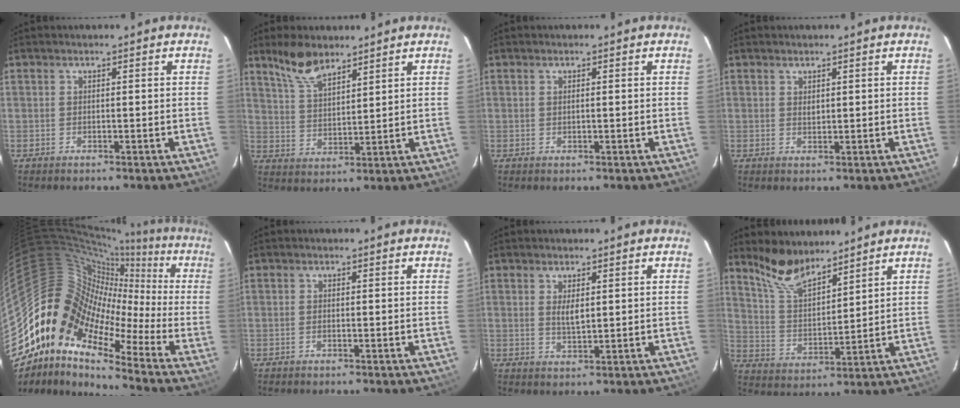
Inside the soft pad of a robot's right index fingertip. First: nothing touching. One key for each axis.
{"total": 7.7, "fx": 6.1, "fy": 2.7, "fz": 3.9, "tx": -0.076, "ty": 0.010, "tz": 0.124}
{"total": 0.6, "fx": 0.2, "fy": 0.2, "fz": 0.5, "tx": -0.012, "ty": 0.002, "tz": 0.004}
{"total": 1.0, "fx": 0.6, "fy": 0.6, "fz": 0.5, "tx": -0.006, "ty": 0.002, "tz": 0.013}
{"total": 11.5, "fx": -3.9, "fy": 8.2, "fz": 7.2, "tx": -0.096, "ty": 0.014, "tz": -0.105}
{"total": 0.5, "fx": -0.2, "fy": 0.3, "fz": 0.4, "tx": -0.010, "ty": 0.000, "tz": -0.005}
{"total": 2.8, "fx": 0.7, "fy": 1.2, "fz": 2.4, "tx": -0.043, "ty": -0.003, "tz": 0.014}
{"total": 9.5, "fx": 8.0, "fy": 2.8, "fz": 4.2, "tx": -0.085, "ty": 0.003, "tz": 0.162}